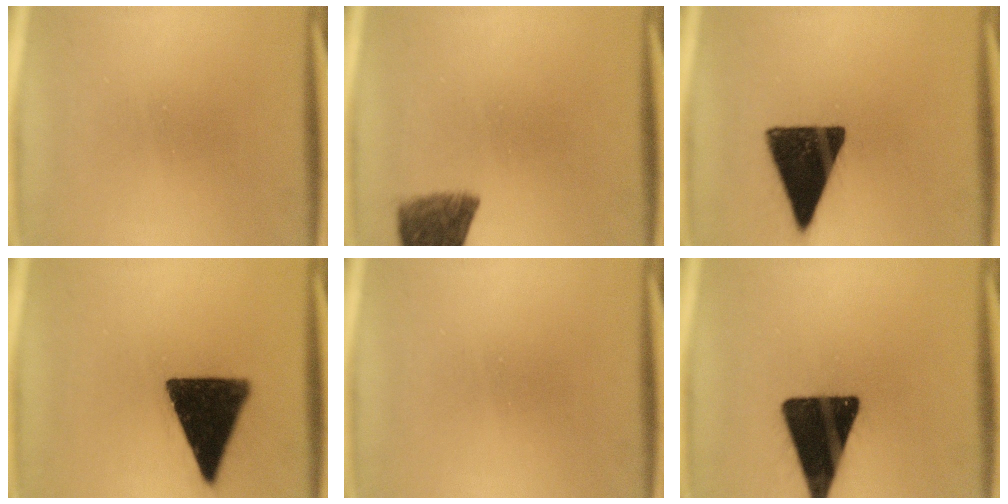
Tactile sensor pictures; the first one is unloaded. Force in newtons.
{"total": 7.8}
{"total": 16.3}
{"total": 16.6}
{"total": 0.0}
{"total": 19.2}